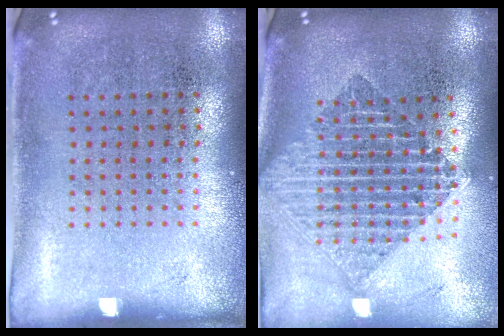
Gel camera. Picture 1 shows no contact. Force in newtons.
{"total": 2.2, "press": 1.7, "slide": 1.4}